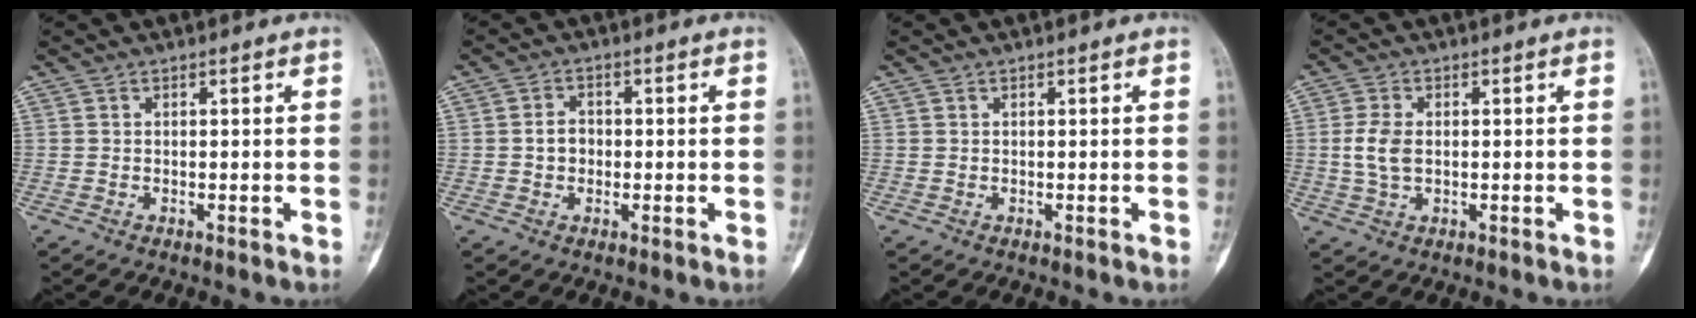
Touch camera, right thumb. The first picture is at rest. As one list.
[{"total": 3.2, "force": [-0.3, 2.6, 1.8], "torque": [-0.020, 0.012, -0.008]}, {"total": 0.0}, {"total": 4.9, "force": [0.1, 3.1, 3.9], "torque": [-0.085, 0.004, 0.002]}]